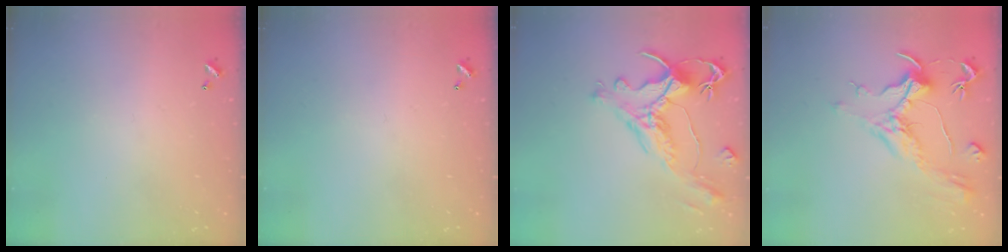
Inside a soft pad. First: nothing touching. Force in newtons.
{"total": 0.0}
{"total": 1.8, "press": 1.2, "slide": 1.3}
{"total": 1.1, "press": 0.1, "slide": 1.1}